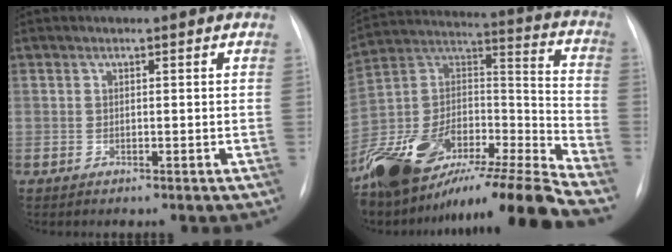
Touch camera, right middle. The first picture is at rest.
{"total": 26.4, "force": [-21.7, 2.3, 14.8], "torque": [-0.248, 0.003, -0.379]}